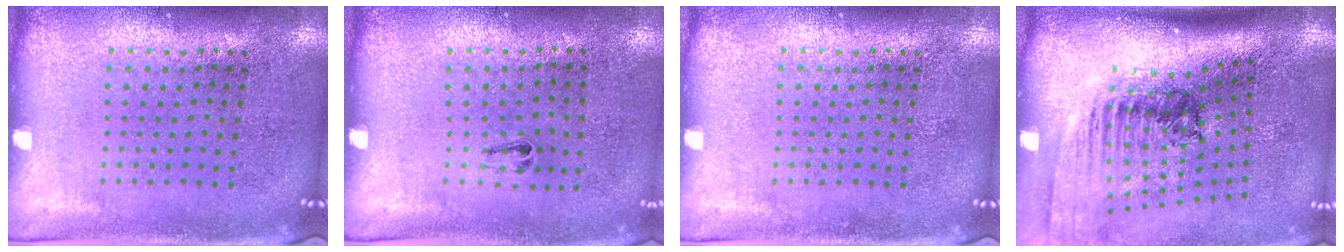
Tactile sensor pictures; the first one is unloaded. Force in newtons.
{"total": 0.5, "press": 0.3, "slide": 0.5}
{"total": 0.0}
{"total": 2.4, "press": 1.7, "slide": 1.8}